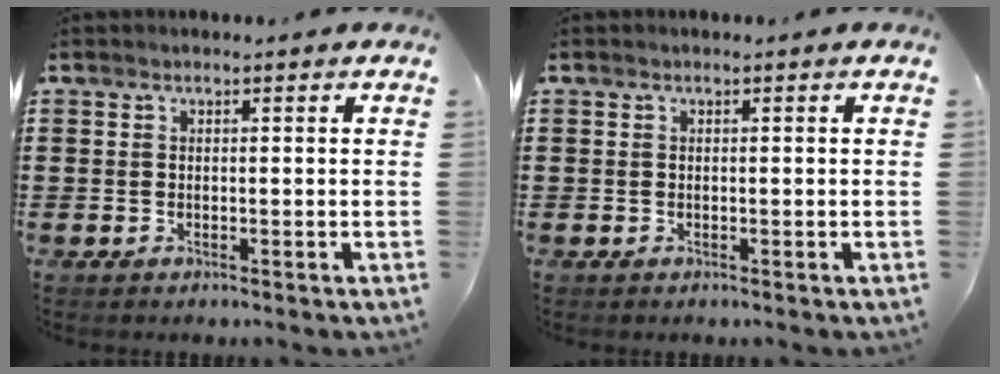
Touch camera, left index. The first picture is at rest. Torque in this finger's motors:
{"motor_torque": [0.00, 0.00, -0.01, 0.01]}